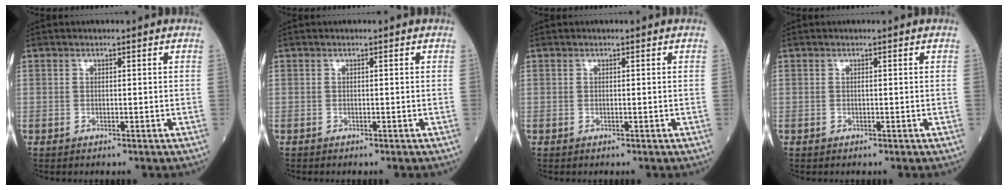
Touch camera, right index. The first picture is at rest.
{"total": 0.0}
{"total": 0.0}
{"total": 0.0}